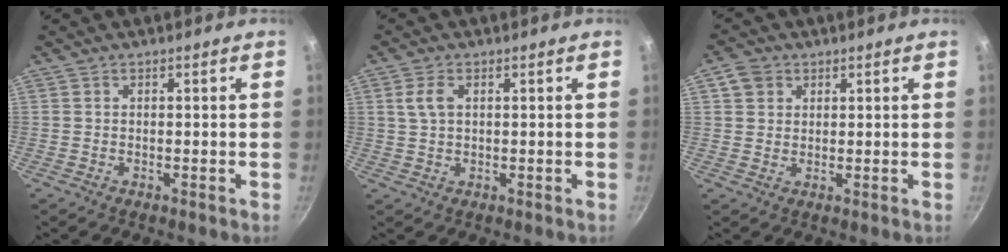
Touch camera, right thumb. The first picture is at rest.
{"total": 3.7, "force": [1.1, 2.2, 2.8], "torque": [-0.052, 0.003, 0.020]}
{"total": 4.1, "force": [1.7, 3.4, 1.5], "torque": [-0.011, 0.000, 0.027]}